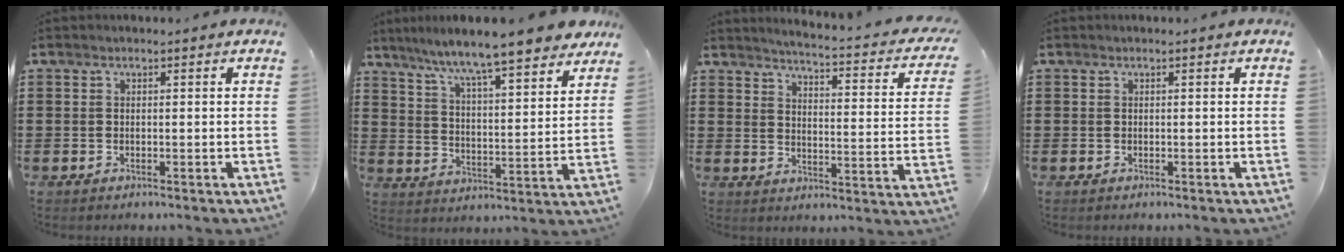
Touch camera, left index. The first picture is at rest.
{"total": 8.3, "force": [7.4, -0.2, 3.6], "torque": [-0.104, -0.047, 0.121]}
{"total": 3.1, "force": [2.7, -0.6, 1.4], "torque": [-0.048, -0.031, 0.035]}
{"total": 0.0}